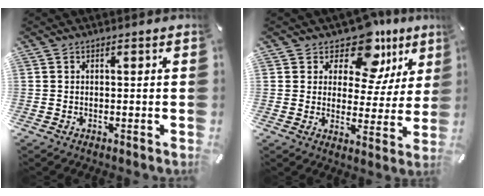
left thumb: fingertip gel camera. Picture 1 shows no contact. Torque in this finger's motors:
{"motor_torque": [0.60, -0.31, 0.26, -0.16, 0.00]}